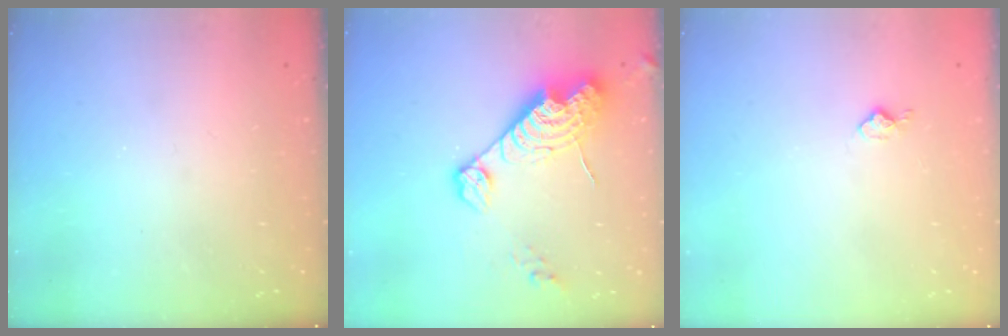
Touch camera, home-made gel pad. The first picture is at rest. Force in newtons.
{"total": 15.4, "press": 15.4, "slide": 1.4}
{"total": 3.6, "press": 3.5, "slide": 0.4}